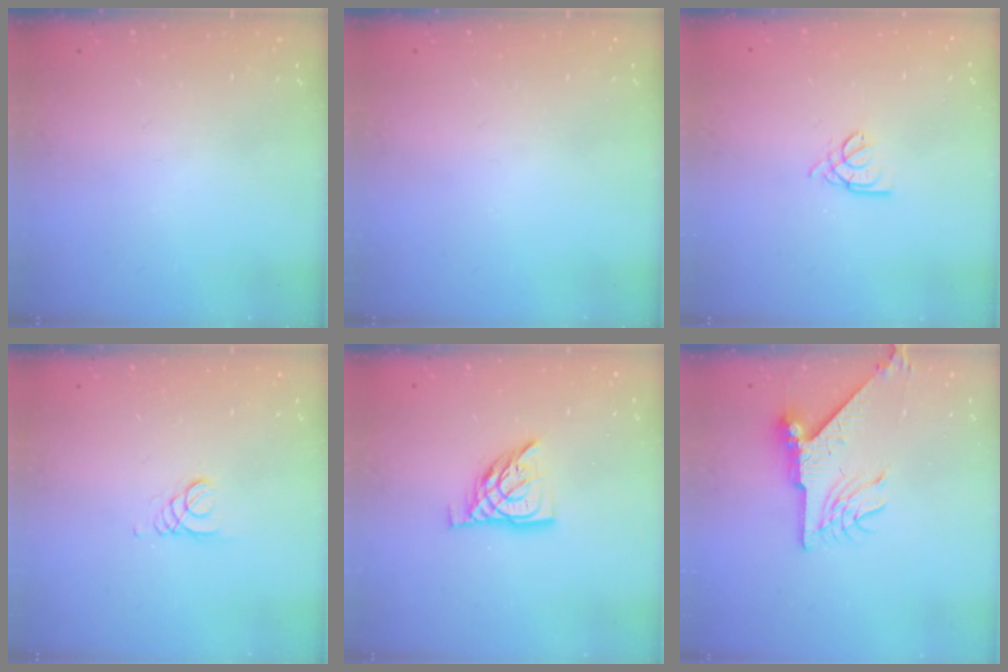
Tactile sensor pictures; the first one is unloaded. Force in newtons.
{"total": 0.0}
{"total": 2.6, "press": 2.5, "slide": 0.5}
{"total": 0.7, "press": 0.7, "slide": 0.1}
{"total": 10.7, "press": 10.6, "slide": 1.0}
{"total": 9.9, "press": 9.8, "slide": 1.1}